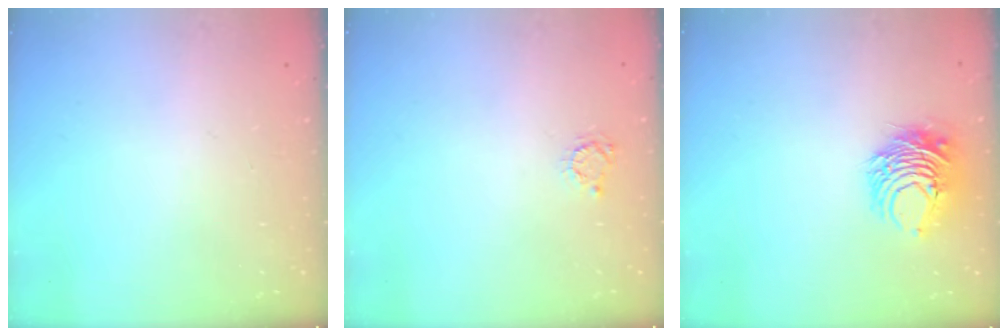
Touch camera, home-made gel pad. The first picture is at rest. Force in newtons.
{"total": 3.8, "press": 3.8, "slide": 0.5}
{"total": 8.9, "press": 8.9, "slide": 0.7}